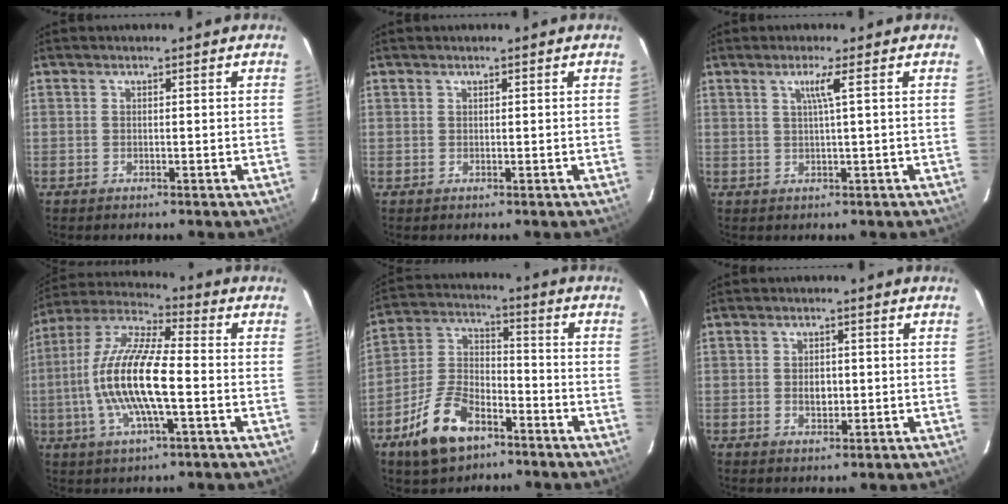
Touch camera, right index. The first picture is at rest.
{"total": 0.5, "force": [0.3, 0.4, 0.0], "torque": [0.002, 0.003, 0.005]}
{"total": 2.5, "force": [0.9, -0.9, 2.2], "torque": [-0.035, -0.002, 0.020]}
{"total": 16.1, "force": [-2.6, 3.9, 15.4], "torque": [-0.305, 0.001, -0.057]}
{"total": 13.5, "force": [-8.0, 7.0, 8.3], "torque": [-0.181, 0.015, -0.144]}
{"total": 2.7, "force": [-0.2, 1.8, 2.0], "torque": [-0.032, 0.002, -0.002]}